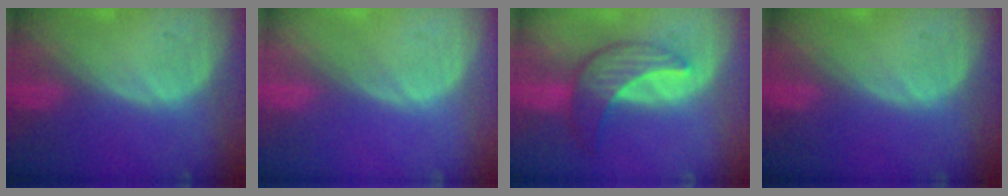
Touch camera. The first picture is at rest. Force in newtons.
{"total": 0.0}
{"total": 7.0, "press": 6.9, "slide": 1.5}
{"total": 0.0}